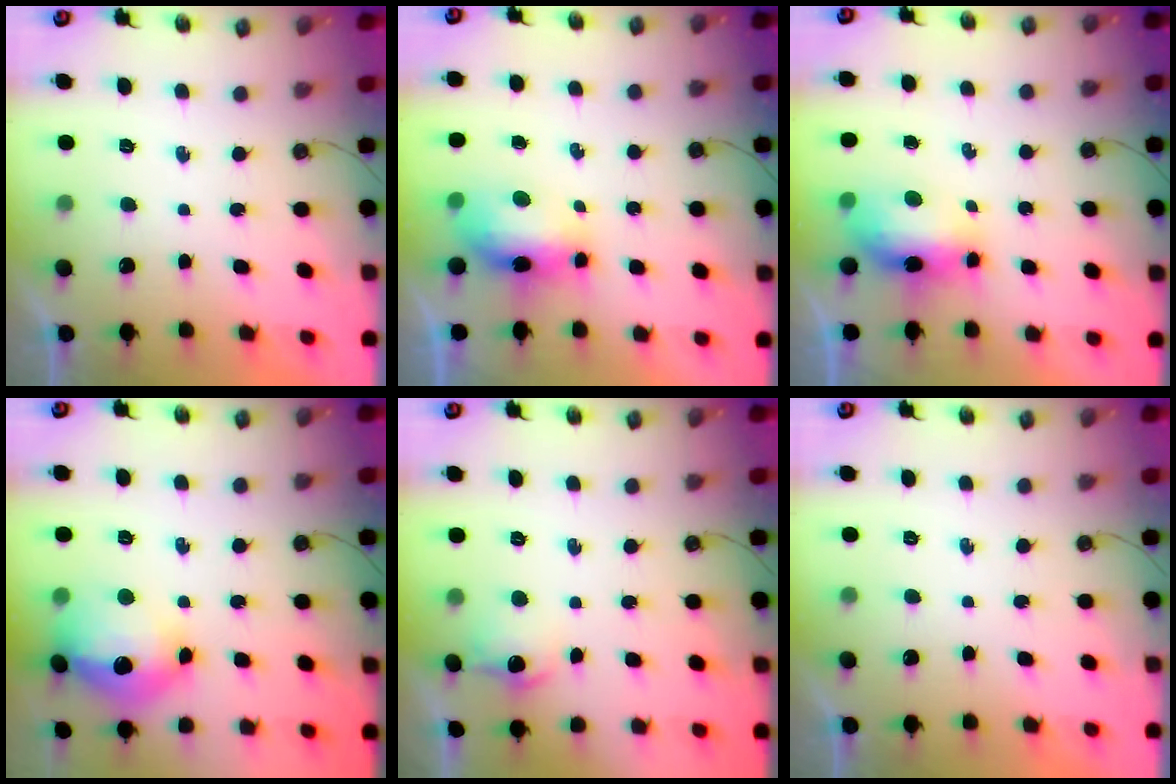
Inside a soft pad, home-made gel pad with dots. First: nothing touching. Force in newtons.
{"total": 8.0, "press": 7.9, "slide": 0.9}
{"total": 11.1, "press": 9.6, "slide": 5.5}
{"total": 17.5, "press": 17.4, "slide": 1.5}
{"total": 8.0, "press": 8.0, "slide": 0.7}
{"total": 0.0}